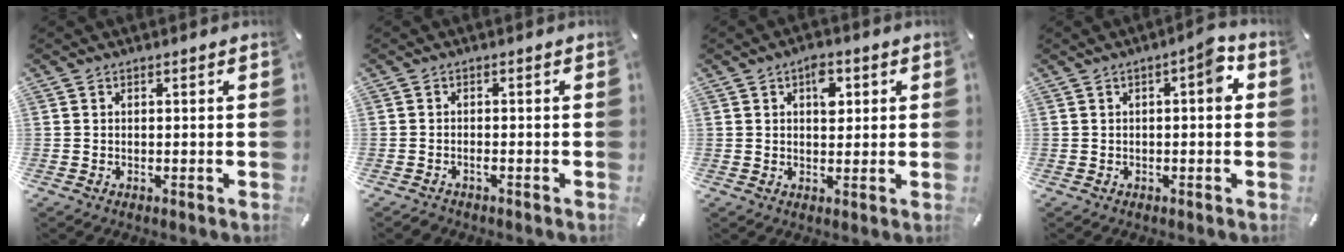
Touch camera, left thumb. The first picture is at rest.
{"total": 1.3, "force": [-1.0, 0.5, 0.6], "torque": [-0.015, 0.002, -0.021]}
{"total": 5.1, "force": [1.7, 3.3, 3.5], "torque": [-0.035, -0.007, 0.021]}
{"total": 5.6, "force": [0.5, 1.8, 5.3], "torque": [-0.067, 0.003, -0.001]}